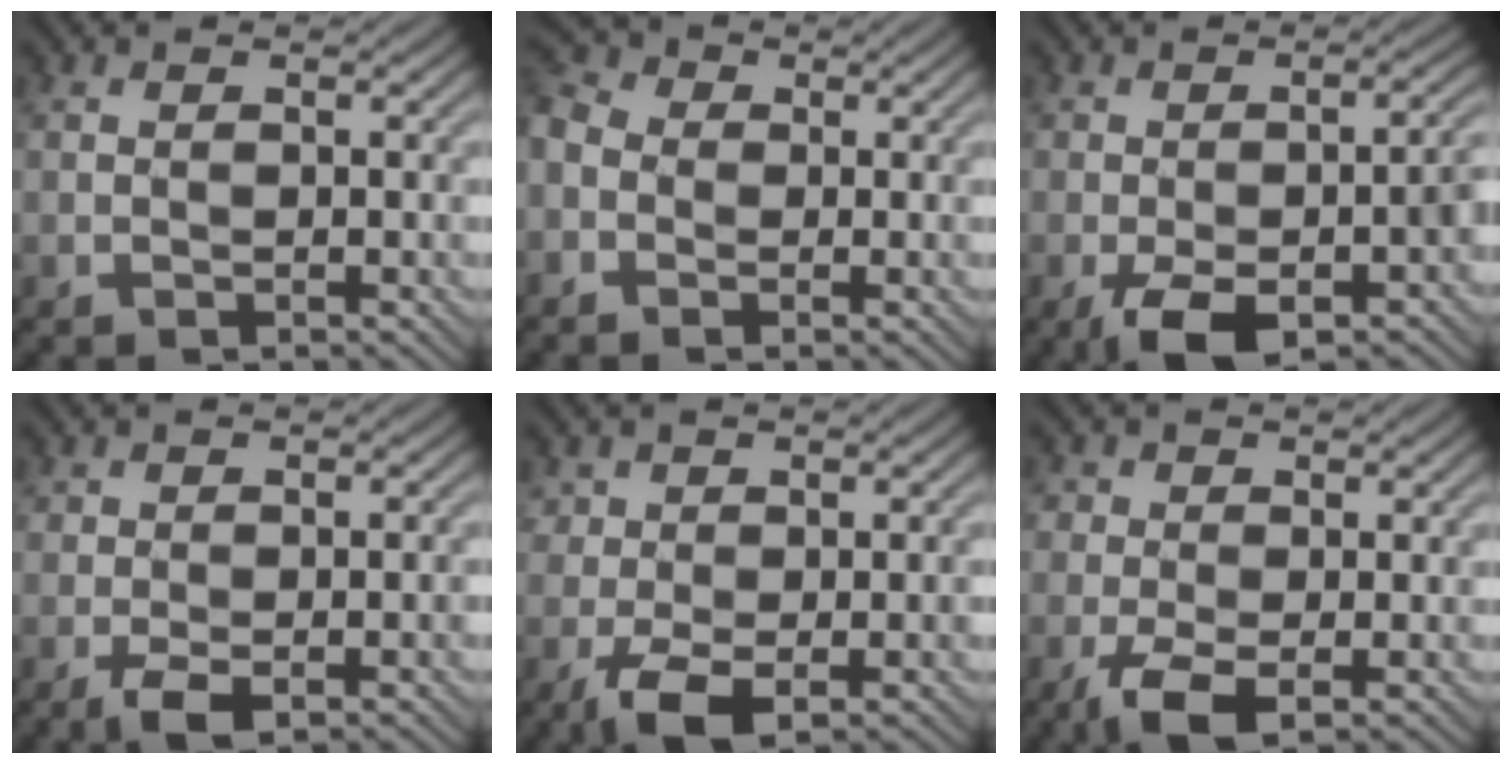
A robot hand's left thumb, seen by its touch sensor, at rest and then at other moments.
{"total": 4.7, "force": [-1.4, 3.8, 2.5], "torque": [-0.079, 0.000, -0.038]}
{"total": 10.0, "force": [-4.7, 4.2, 7.8], "torque": [-0.123, -0.015, -0.071]}
{"total": 4.0, "force": [-1.8, 2.0, 2.9], "torque": [-0.047, -0.004, -0.030]}
{"total": 6.1, "force": [-2.5, 3.4, 4.4], "torque": [-0.086, -0.013, -0.044]}
{"total": 5.2, "force": [-2.1, 2.9, 3.7], "torque": [-0.083, -0.007, -0.048]}